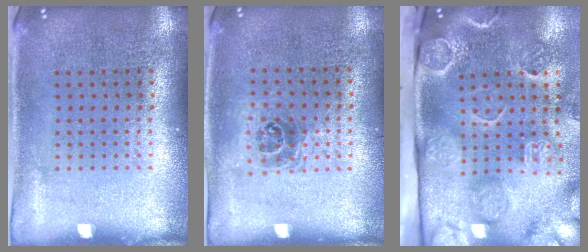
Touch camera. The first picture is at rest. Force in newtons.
{"total": 1.0, "press": 1.0, "slide": 0.4}
{"total": 4.6, "press": 3.5, "slide": 3.0}